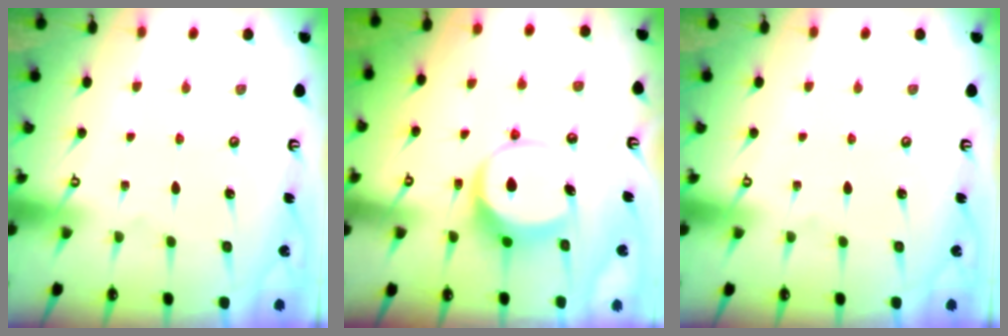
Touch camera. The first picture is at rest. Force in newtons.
{"total": 8.7, "press": 8.6, "slide": 1.4}
{"total": 0.0}